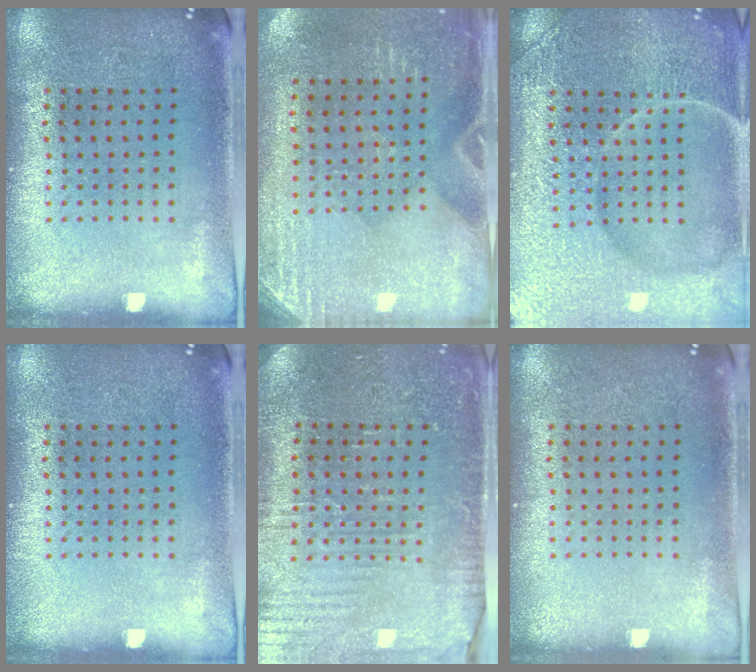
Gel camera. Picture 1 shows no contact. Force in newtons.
{"total": 2.8, "press": 2.5, "slide": 1.3}
{"total": 7.3, "press": 7.2, "slide": 0.9}
{"total": 0.0}
{"total": 3.4, "press": 3.4, "slide": 0.5}
{"total": 0.0}